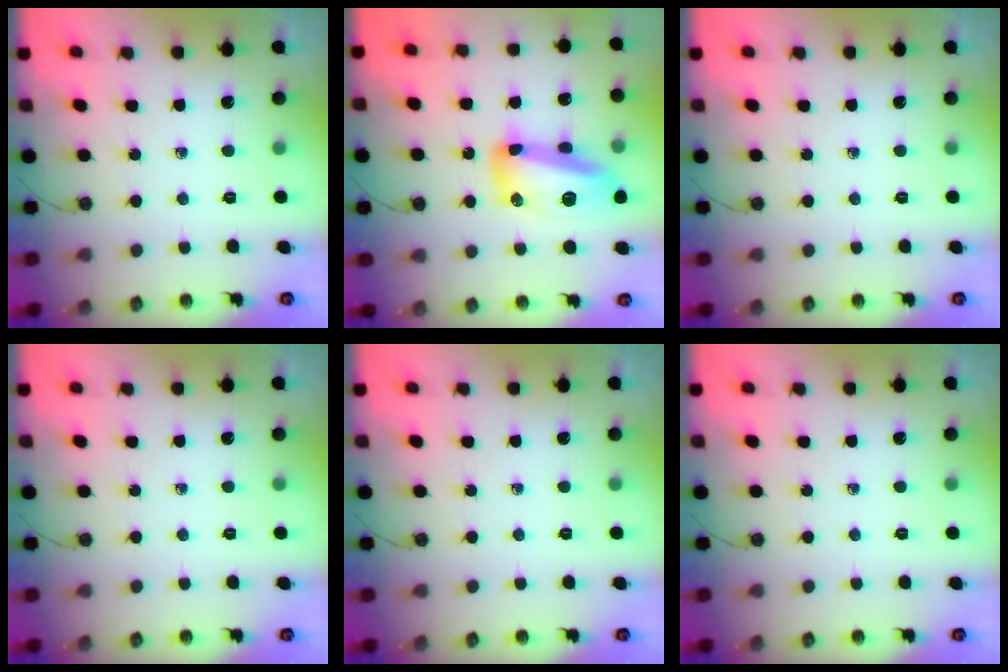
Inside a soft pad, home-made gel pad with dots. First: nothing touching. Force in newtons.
{"total": 15.6, "press": 15.5, "slide": 1.3}
{"total": 0.0}
{"total": 0.0}
{"total": 0.0}
{"total": 0.0}